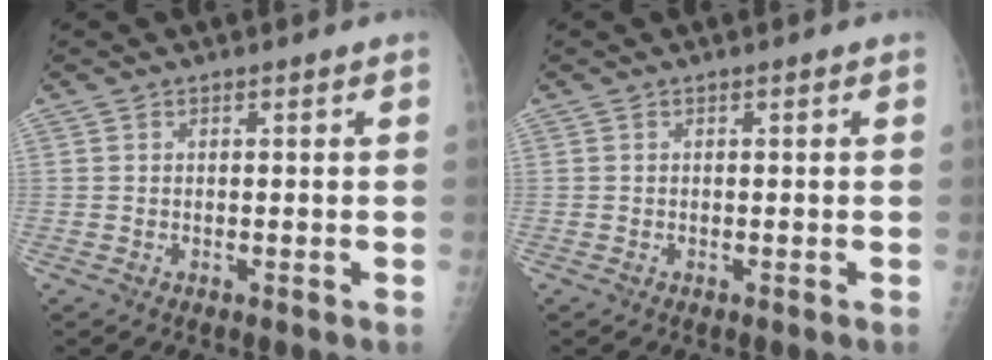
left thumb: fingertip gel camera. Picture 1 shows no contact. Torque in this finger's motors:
{"motor_torque": [0.00, 0.01, 0.00, 0.00, 0.00]}